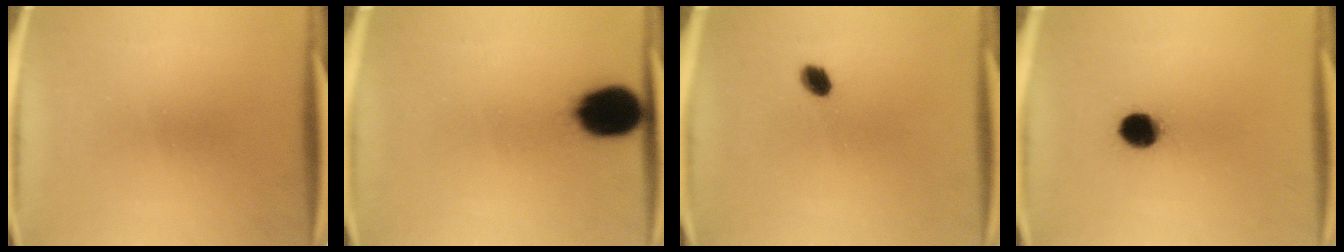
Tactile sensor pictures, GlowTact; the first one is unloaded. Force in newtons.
{"total": 13.0}
{"total": 2.9}
{"total": 7.1}